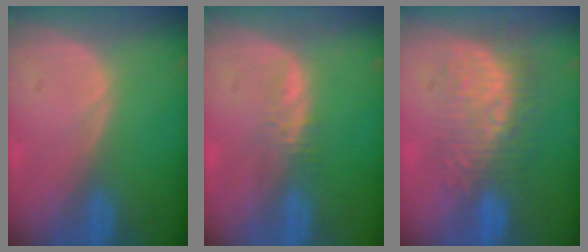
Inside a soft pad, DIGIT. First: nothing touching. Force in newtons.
{"total": 2.2, "press": 2.1, "slide": 0.2}
{"total": 9.4, "press": 8.5, "slide": 4.0}